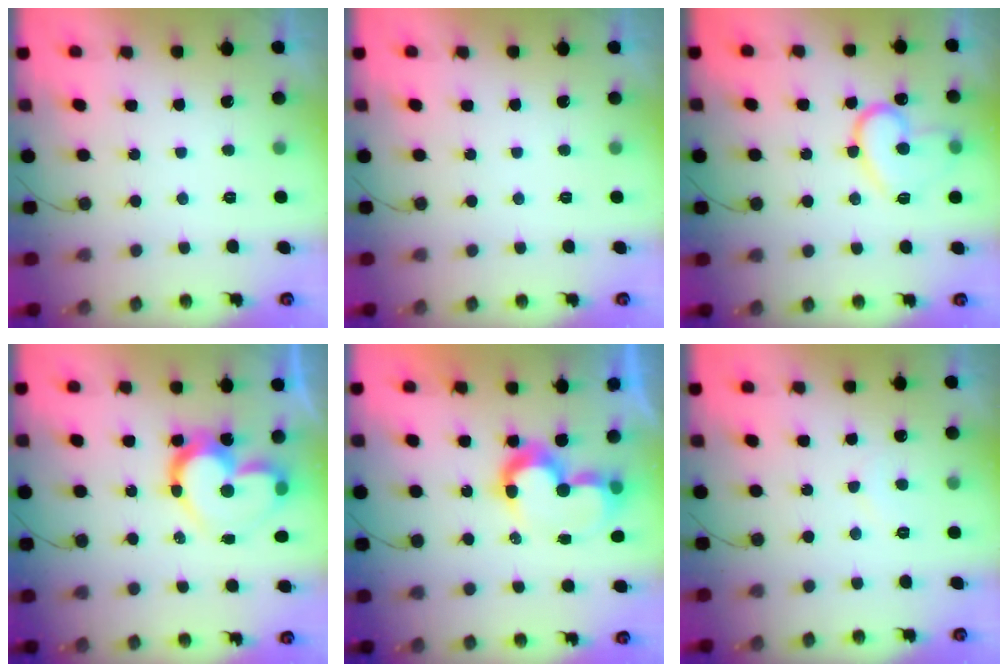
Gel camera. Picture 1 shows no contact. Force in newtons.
{"total": 0.0}
{"total": 14.5, "press": 14.4, "slide": 1.3}
{"total": 14.6, "press": 14.6, "slide": 1.3}
{"total": 9.8, "press": 9.4, "slide": 2.9}
{"total": 4.5, "press": 4.5, "slide": 0.3}